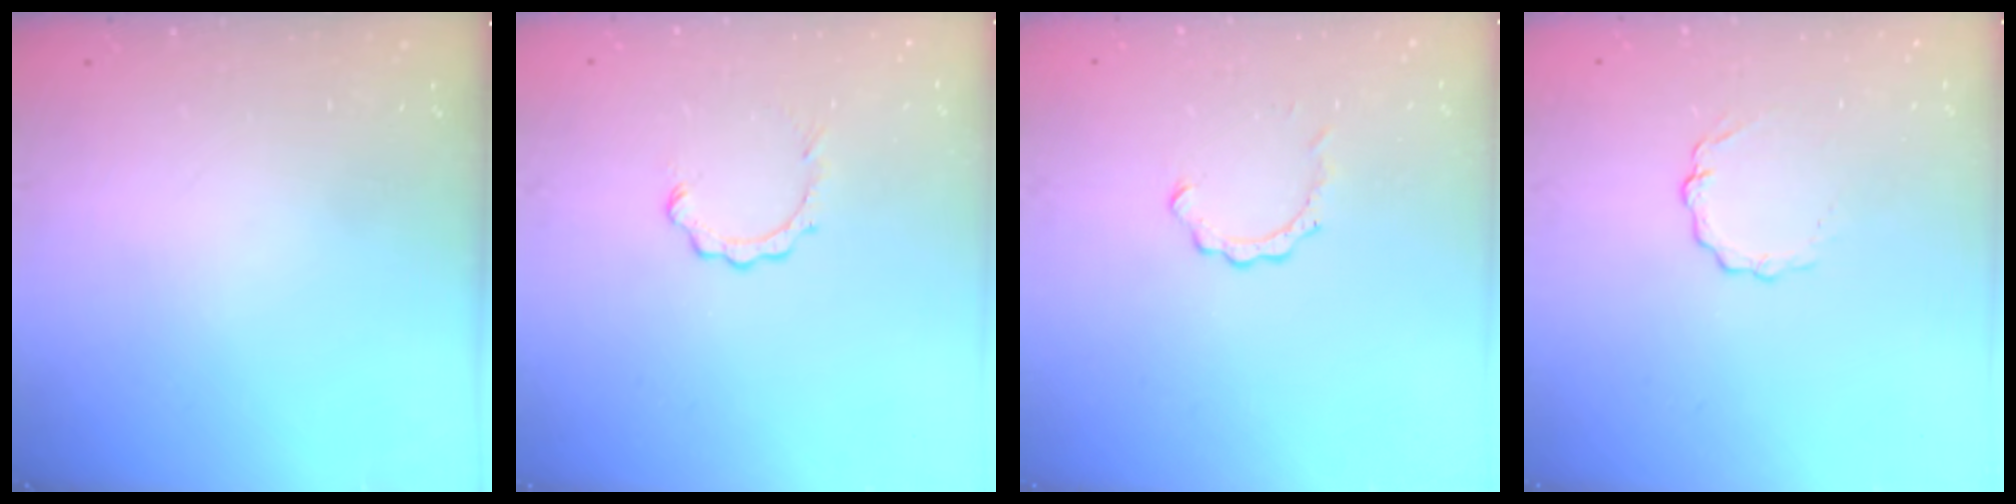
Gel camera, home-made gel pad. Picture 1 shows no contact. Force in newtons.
{"total": 2.9, "press": 2.9, "slide": 0.4}
{"total": 2.0, "press": 2.0, "slide": 0.2}
{"total": 3.6, "press": 3.6, "slide": 0.3}